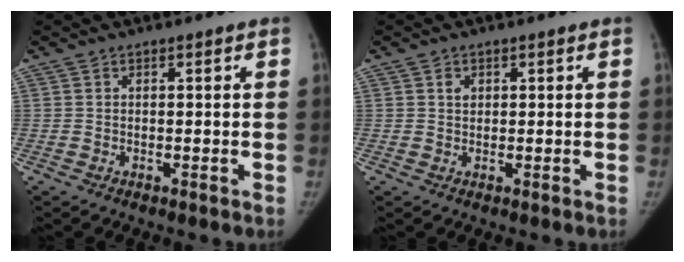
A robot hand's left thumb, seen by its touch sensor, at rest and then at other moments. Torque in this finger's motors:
{"motor_torque": [0.32, 0.07, 0.19, -0.27, 0.08]}